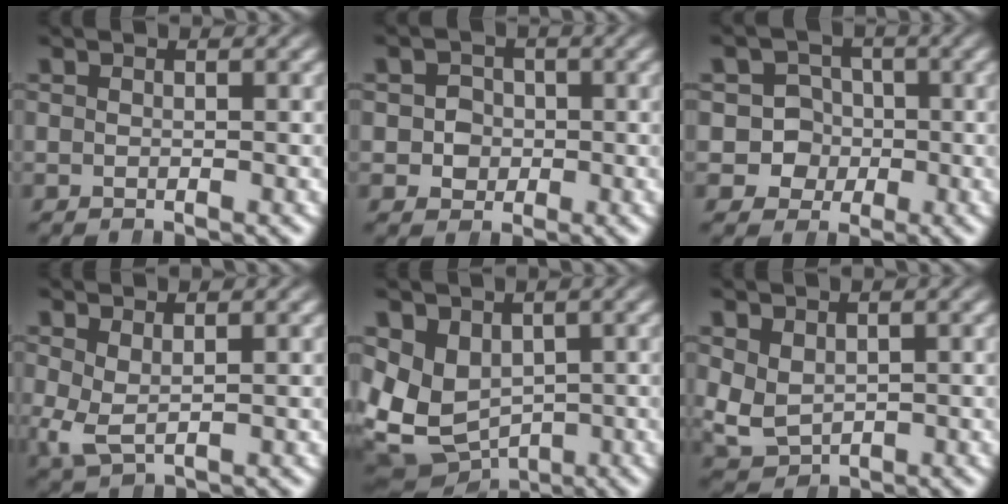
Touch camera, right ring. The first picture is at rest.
{"total": 2.9, "force": [-0.3, 2.8, 0.7], "torque": [-0.014, -0.009, -0.004]}
{"total": 9.0, "force": [-1.4, 8.6, 2.2], "torque": [-0.083, -0.040, -0.022]}
{"total": 2.2, "force": [0.1, 1.3, 1.8], "torque": [-0.050, -0.025, 0.019]}
{"total": 11.2, "force": [-1.6, 9.6, 5.5], "torque": [-0.163, -0.061, -0.003]}
{"total": 3.5, "force": [0.4, 3.1, 1.5], "torque": [-0.062, -0.031, 0.029]}